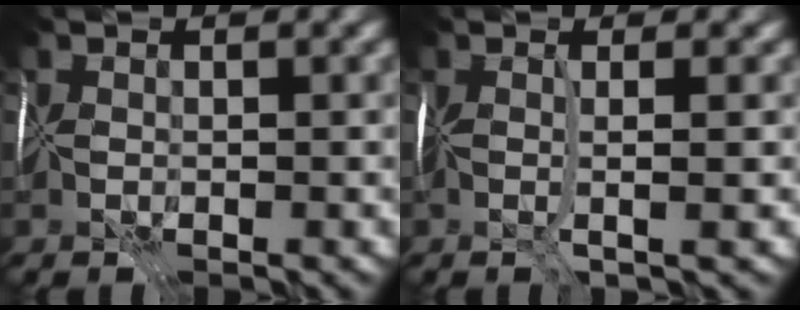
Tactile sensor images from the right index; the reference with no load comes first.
{"total": 2.9, "force": [0.0, 0.5, 2.9], "torque": [-0.045, 0.002, -0.005]}